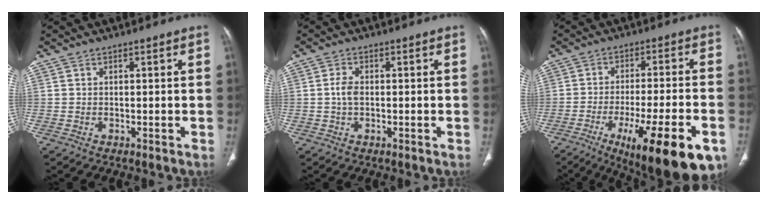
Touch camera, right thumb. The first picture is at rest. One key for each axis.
{"total": 2.7, "fx": -0.1, "fy": 1.6, "fz": 2.2, "tx": -0.046, "ty": 0.003, "tz": -0.005}
{"total": 20.4, "fx": -10.1, "fy": 5.2, "fz": 17.0, "tx": -0.207, "ty": 0.024, "tz": -0.142}